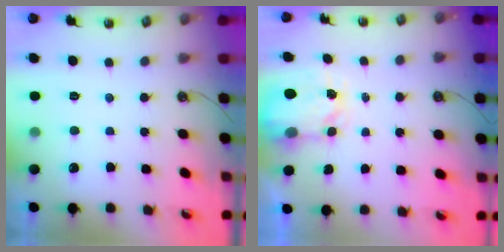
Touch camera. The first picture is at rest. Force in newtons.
{"total": 3.9, "press": 3.8, "slide": 0.6}